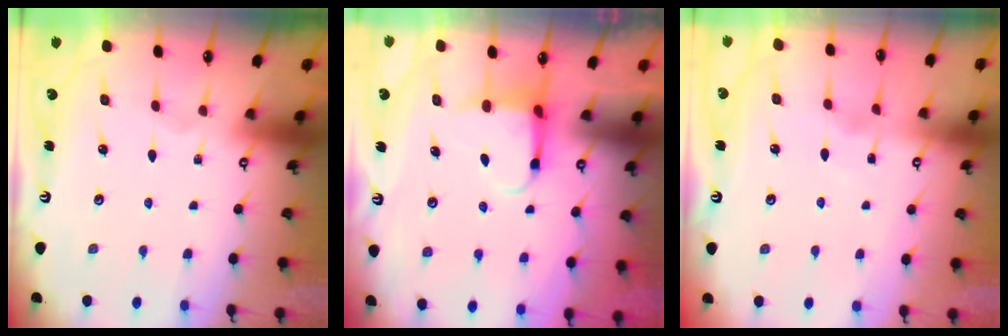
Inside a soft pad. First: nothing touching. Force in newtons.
{"total": 3.9, "press": 3.9, "slide": 0.4}
{"total": 2.1, "press": 2.1, "slide": 0.4}